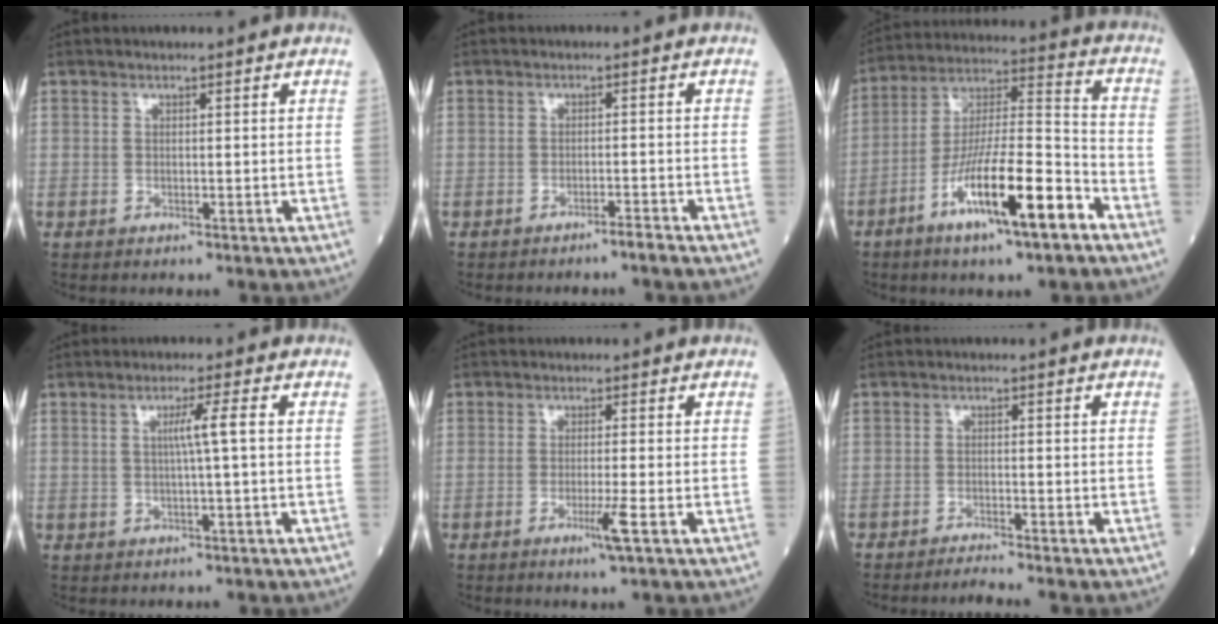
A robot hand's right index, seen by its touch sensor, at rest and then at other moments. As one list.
[{"total": 2.1, "force": [-1.9, -0.4, 1.0], "torque": [-0.014, 0.002, -0.028]}, {"total": 15.9, "force": [-8.1, 1.9, 13.6], "torque": [-0.245, -0.010, -0.142]}, {"total": 3.2, "force": [0.3, -0.8, 3.1], "torque": [-0.056, 0.002, 0.005]}, {"total": 3.3, "force": [-1.4, -0.7, 2.9], "torque": [-0.052, -0.010, -0.027]}, {"total": 3.0, "force": [-2.8, -0.8, 0.8], "torque": [-0.014, -0.009, -0.046]}]